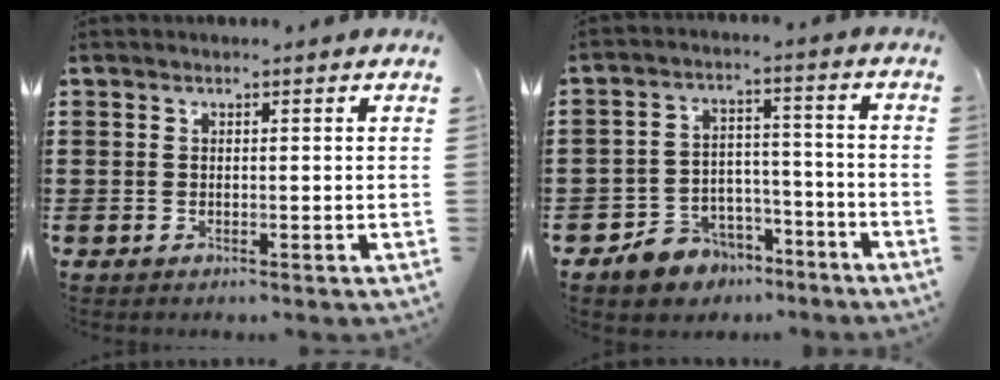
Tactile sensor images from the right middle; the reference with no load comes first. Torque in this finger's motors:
{"motor_torque": [2.14, 0.00, 0.16, 0.05]}